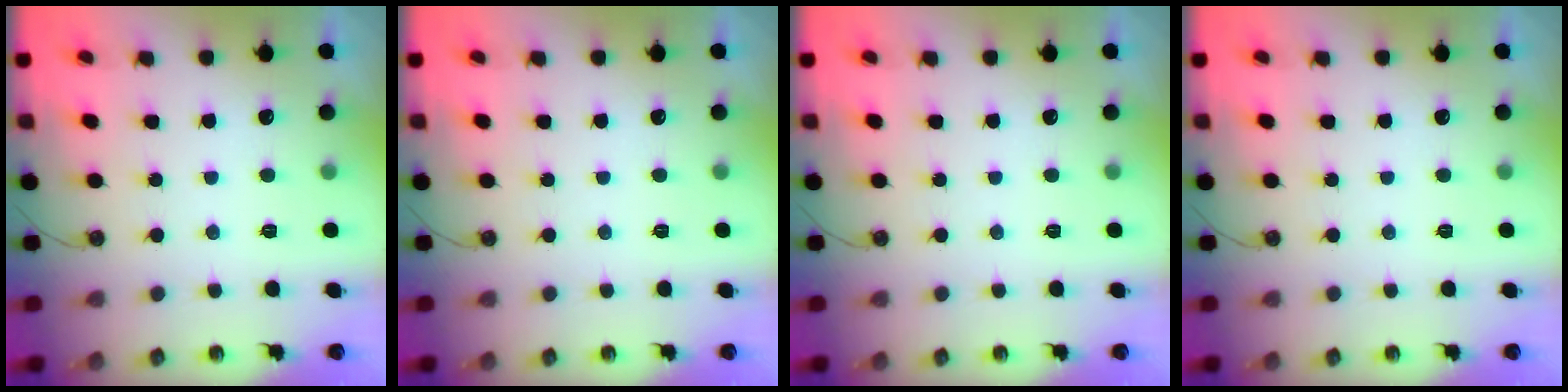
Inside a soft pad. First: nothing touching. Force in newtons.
{"total": 0.0}
{"total": 0.0}
{"total": 0.0}